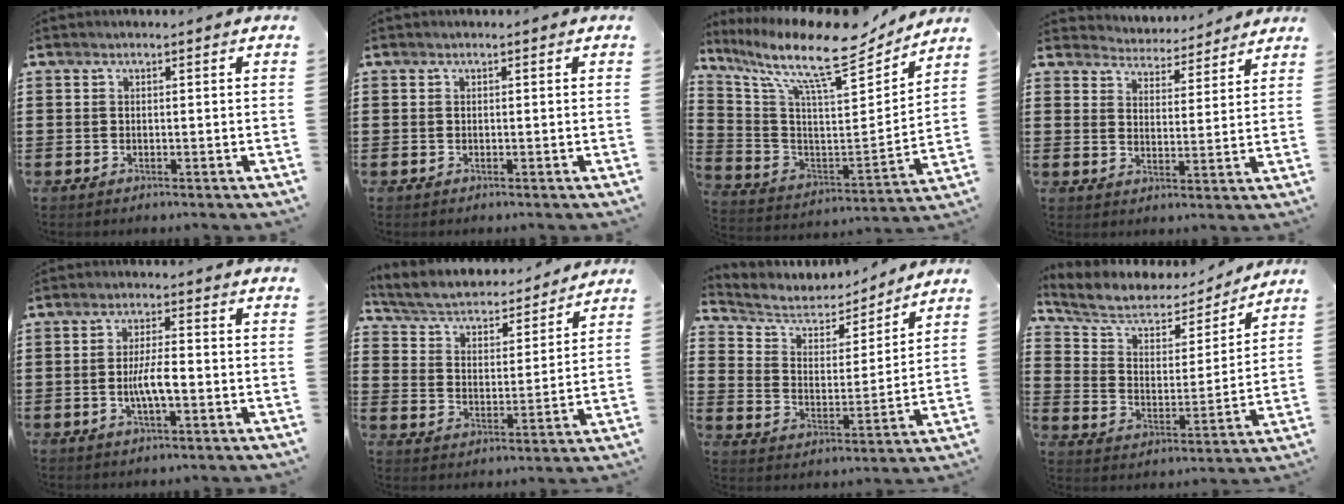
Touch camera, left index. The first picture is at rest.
{"total": 0.0}
{"total": 13.3, "force": [10.4, 2.2, 8.1], "torque": [-0.178, -0.072, 0.168]}
{"total": 4.2, "force": [4.2, 0.3, -0.3], "torque": [-0.019, -0.031, 0.072]}
{"total": 5.0, "force": [-1.1, 1.2, 4.7], "torque": [-0.095, 0.001, -0.026]}
{"total": 3.8, "force": [3.5, 0.9, 1.1], "torque": [-0.043, -0.030, 0.052]}
{"total": 5.1, "force": [4.4, 2.1, 1.4], "torque": [-0.057, -0.032, 0.070]}
{"total": 6.6, "force": [5.2, 3.0, 2.9], "torque": [-0.085, -0.027, 0.087]}